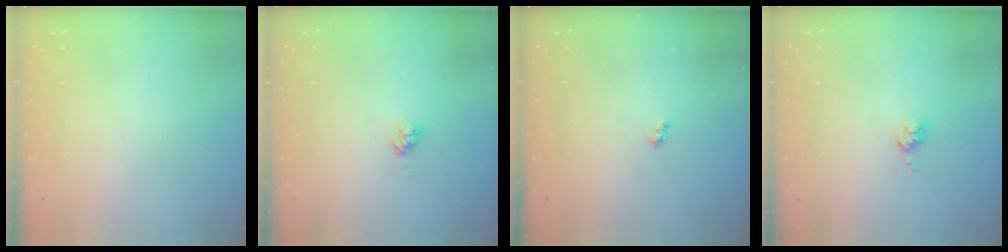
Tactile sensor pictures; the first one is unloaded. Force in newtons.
{"total": 4.4, "press": 4.4, "slide": 0.2}
{"total": 2.7, "press": 2.7, "slide": 0.4}
{"total": 3.9, "press": 3.8, "slide": 0.6}